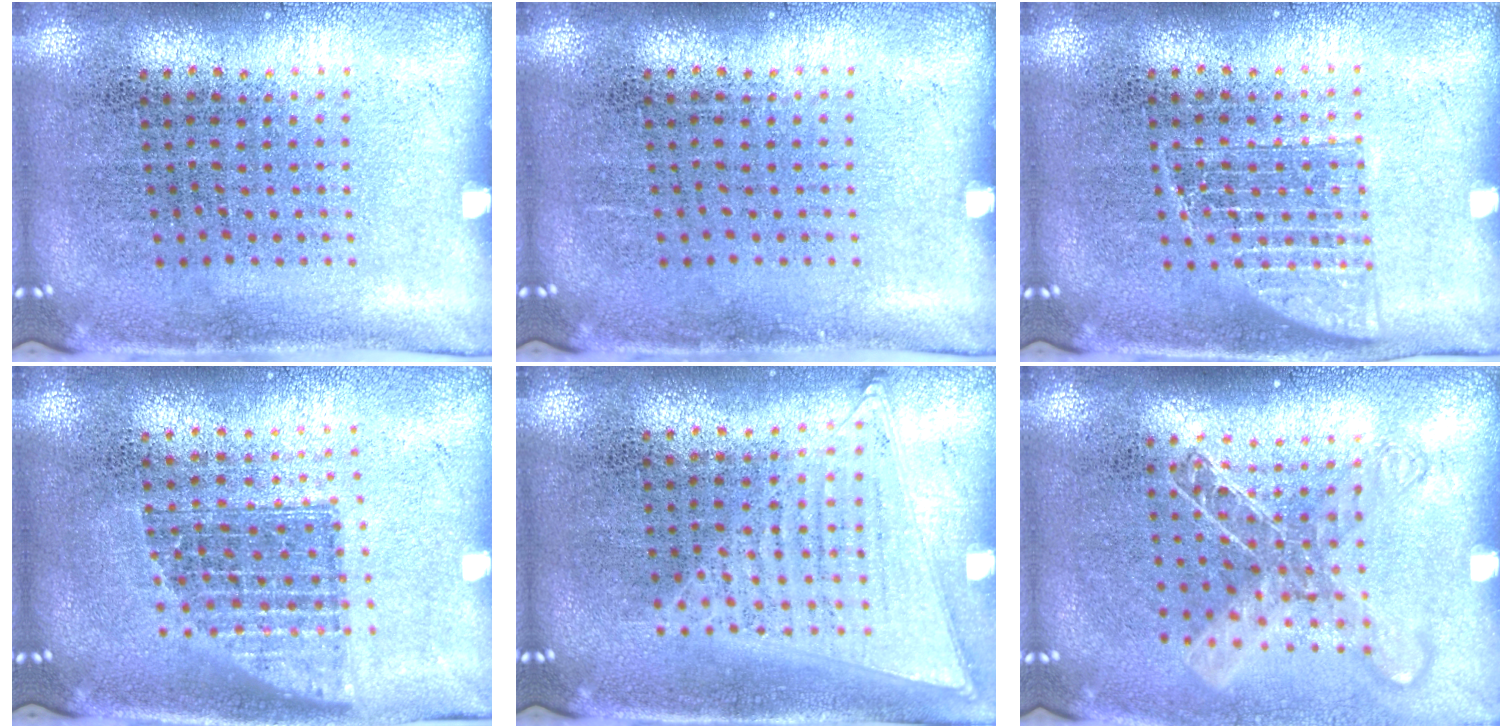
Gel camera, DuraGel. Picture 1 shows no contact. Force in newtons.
{"total": 0.0}
{"total": 1.9, "press": 1.8, "slide": 0.3}
{"total": 1.4, "press": 1.1, "slide": 0.8}
{"total": 1.0, "press": 1.0, "slide": 0.4}
{"total": 1.4, "press": 1.2, "slide": 0.8}